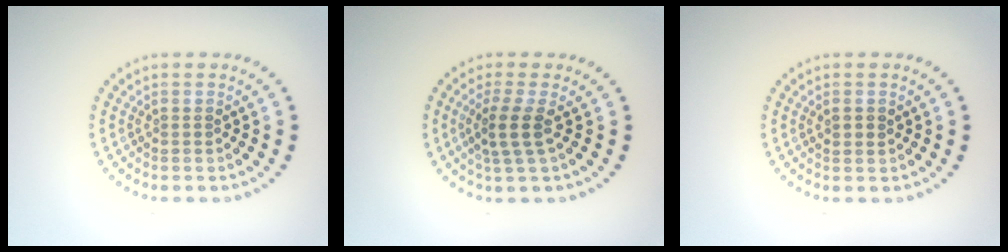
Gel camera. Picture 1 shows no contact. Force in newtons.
{"total": 2.5, "press": 2.0, "slide": 1.5}
{"total": 1.1, "press": 1.0, "slide": 0.4}